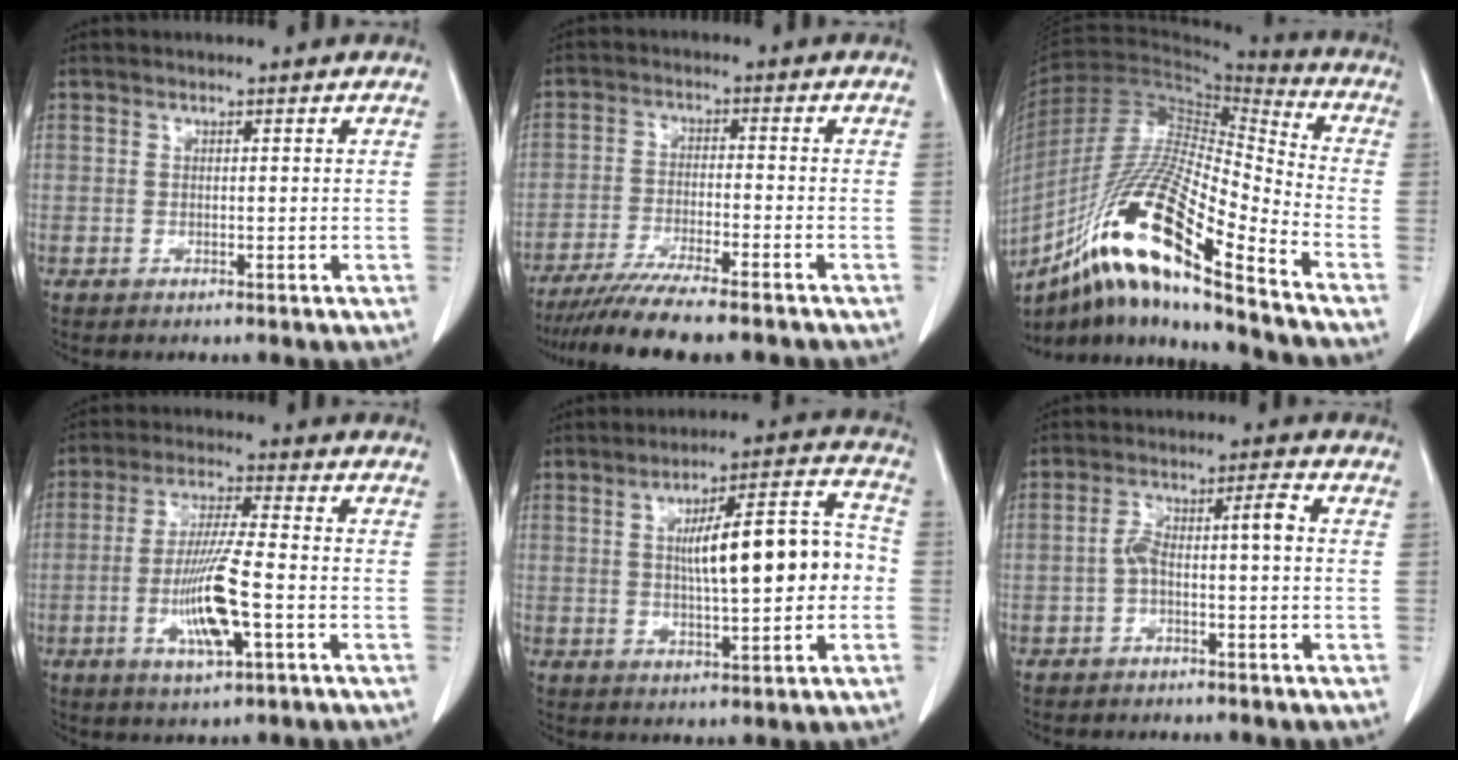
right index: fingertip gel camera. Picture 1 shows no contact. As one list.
[{"total": 11.5, "force": [-9.8, 0.4, 6.1], "torque": [-0.088, -0.027, -0.155]}, {"total": 20.0, "force": [-12.3, 1.5, 15.8], "torque": [-0.320, -0.022, -0.222]}, {"total": 10.4, "force": [-2.9, 1.0, 9.9], "torque": [-0.194, -0.010, -0.054]}, {"total": 13.2, "force": [0.0, 2.7, 12.9], "torque": [-0.193, 0.031, 0.003]}, {"total": 5.1, "force": [-0.7, 0.9, 5.0], "torque": [-0.096, 0.030, -0.010]}]